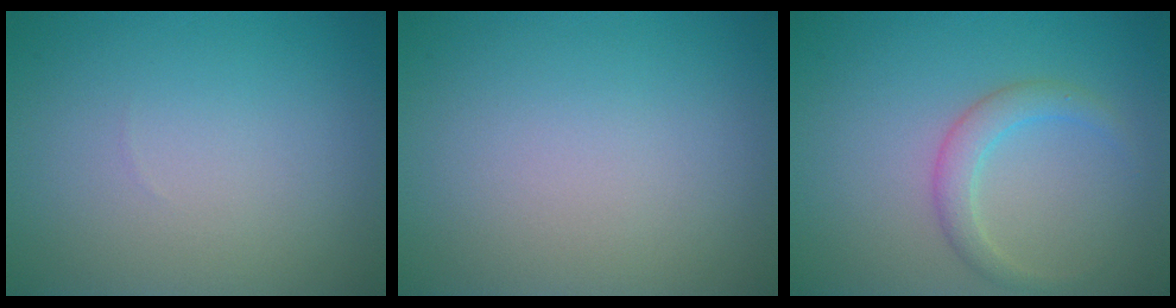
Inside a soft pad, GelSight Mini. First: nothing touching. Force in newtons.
{"total": 0.0}
{"total": 2.3, "press": 2.3, "slide": 0.0}